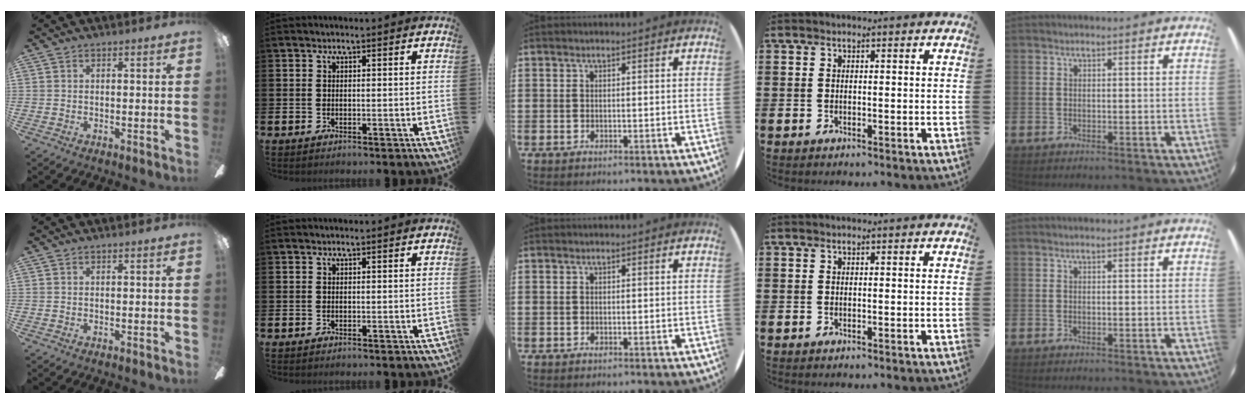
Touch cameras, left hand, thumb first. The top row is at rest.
{}